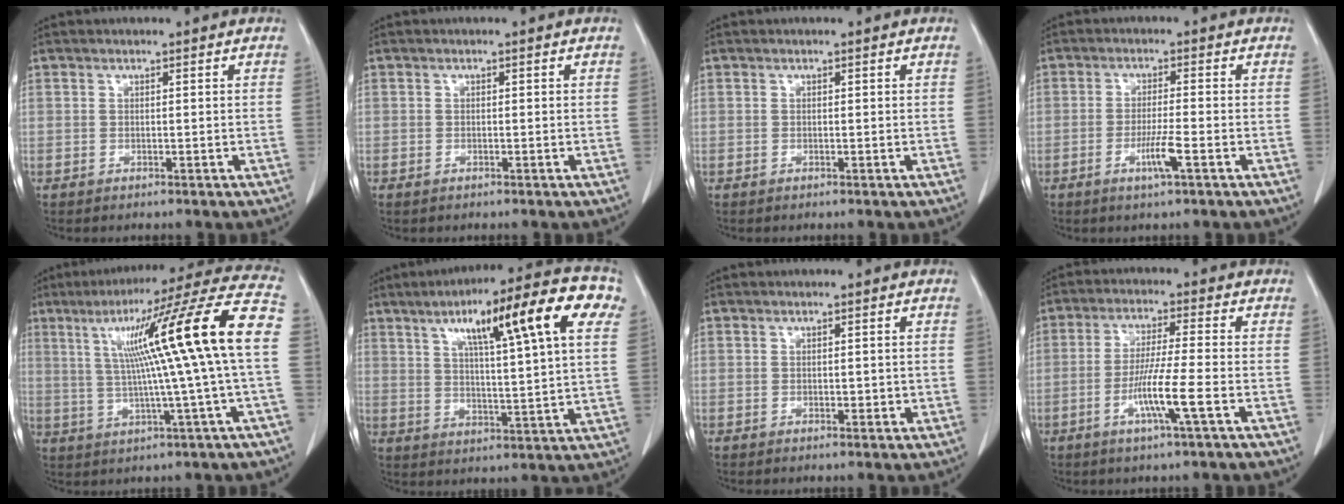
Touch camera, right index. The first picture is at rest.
{"total": 0.6, "force": [-0.5, 0.4, 0.3], "torque": [-0.006, 0.001, -0.006]}
{"total": 0.0}
{"total": 4.2, "force": [-1.9, -0.3, 3.8], "torque": [-0.073, -0.009, -0.036]}
{"total": 20.2, "force": [2.8, -1.4, 20.0], "torque": [-0.292, 0.033, 0.034]}
{"total": 19.8, "force": [8.2, 1.7, 17.9], "torque": [-0.263, 0.031, 0.116]}
{"total": 1.1, "force": [-0.1, 0.7, 0.8], "torque": [-0.009, 0.000, 0.001]}
{"total": 7.6, "force": [-2.7, -0.7, 7.1], "torque": [-0.134, -0.011, -0.054]}